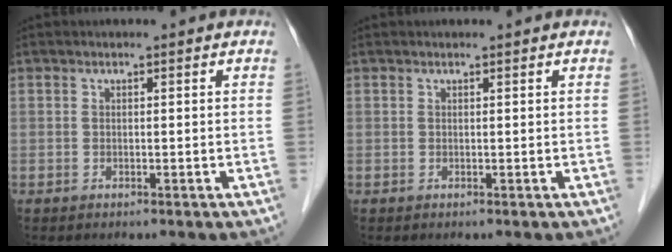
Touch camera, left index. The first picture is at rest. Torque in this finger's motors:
{"motor_torque": [0.08, -0.02, 0.00, 0.00]}